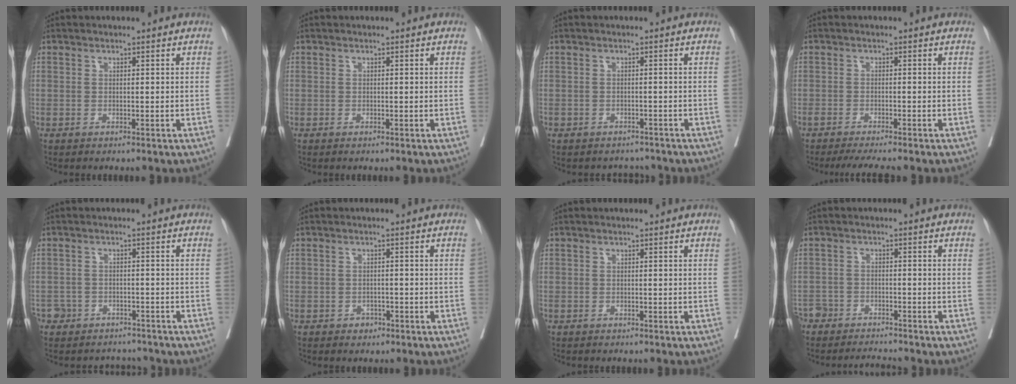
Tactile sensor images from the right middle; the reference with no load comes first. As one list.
[{"total": 0.0}, {"total": 2.9, "force": [-2.5, 1.3, -0.2], "torque": [0.002, 0.006, -0.039]}, {"total": 4.8, "force": [-4.2, -0.2, 2.4], "torque": [-0.029, -0.012, -0.068]}, {"total": 5.3, "force": [-4.5, 2.8, -0.2], "torque": [0.010, 0.017, -0.068]}, {"total": 1.4, "force": [-0.9, 1.0, 0.4], "torque": [-0.006, 0.004, -0.011]}, {"total": 0.5, "force": [-0.5, 0.2, 0.0], "torque": [-0.006, 0.000, -0.011]}, {"total": 5.4, "force": [-5.3, 1.2, 0.5], "torque": [-0.005, -0.001, -0.090]}]